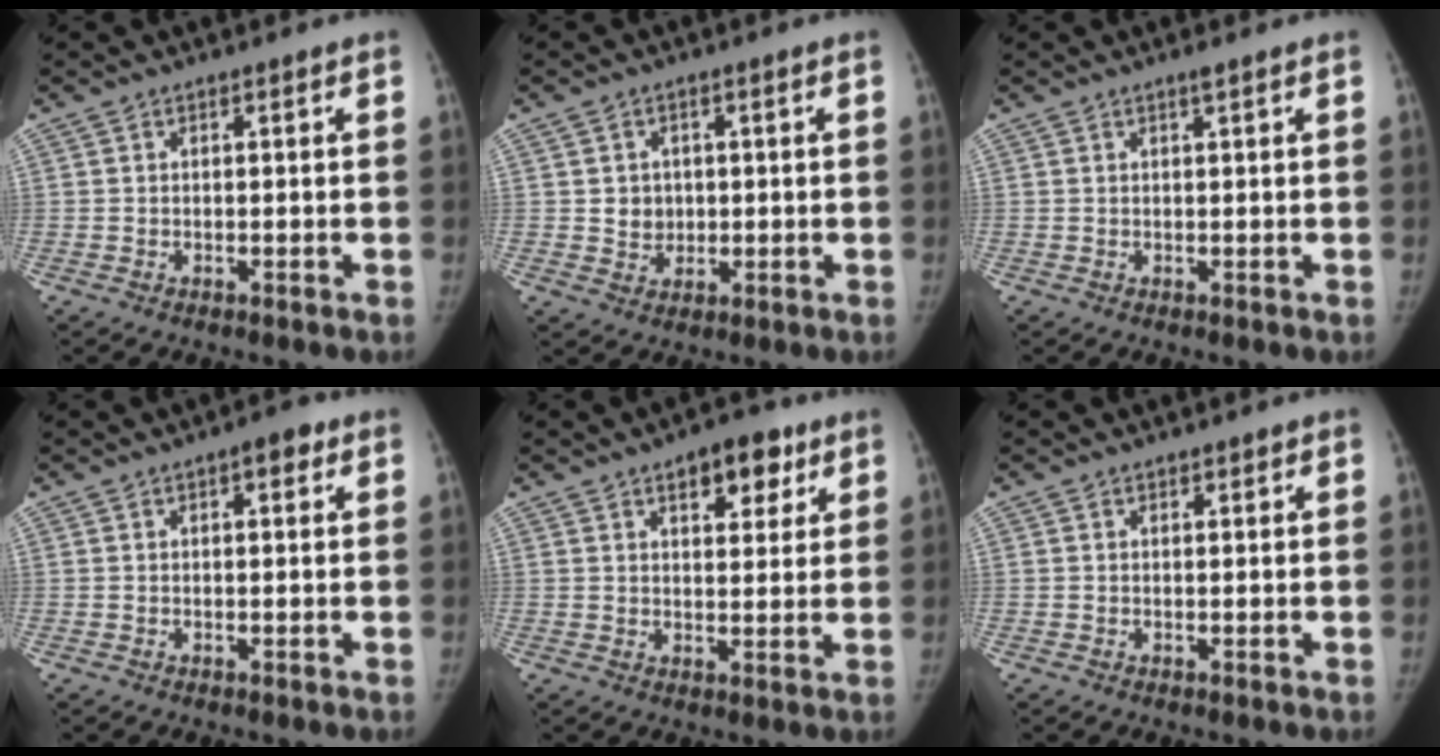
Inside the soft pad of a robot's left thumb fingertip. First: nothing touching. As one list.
[{"total": 4.1, "force": [0.4, 3.7, 1.6], "torque": [-0.007, 0.000, 0.012]}, {"total": 0.7, "force": [0.4, 0.0, 0.5], "torque": [-0.009, -0.001, 0.008]}, {"total": 2.9, "force": [1.4, 1.3, 2.2], "torque": [-0.021, 0.001, 0.013]}, {"total": 7.6, "force": [4.0, 3.6, 5.4], "torque": [-0.049, -0.014, 0.052]}, {"total": 0.9, "force": [0.7, 0.5, 0.3], "torque": [0.004, -0.004, 0.007]}]